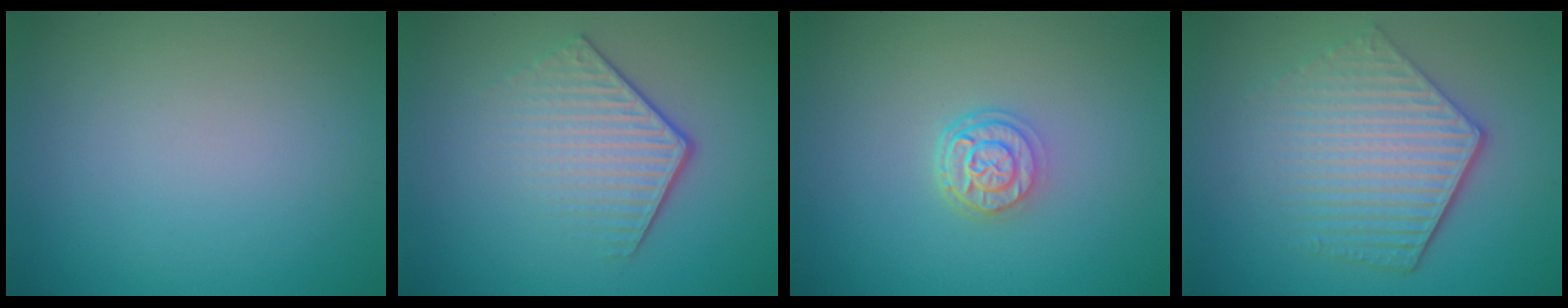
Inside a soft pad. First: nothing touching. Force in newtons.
{"total": 4.1, "press": 2.9, "slide": 3.0}
{"total": 2.8, "press": 2.1, "slide": 1.8}
{"total": 5.7, "press": 4.2, "slide": 3.8}